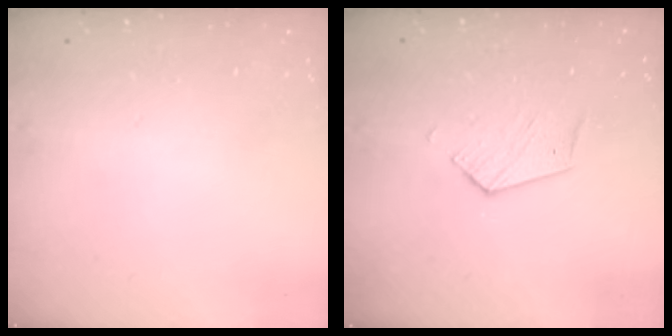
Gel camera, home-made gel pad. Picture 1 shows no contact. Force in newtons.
{"total": 5.0, "press": 5.0, "slide": 0.6}